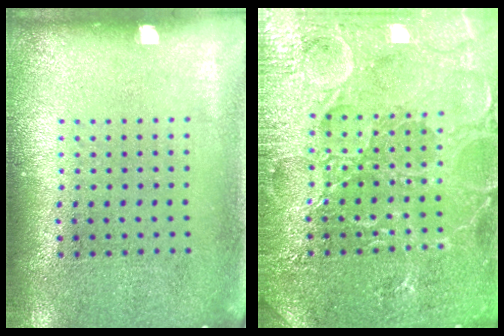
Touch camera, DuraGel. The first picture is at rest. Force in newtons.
{"total": 4.4, "press": 4.4, "slide": 0.5}